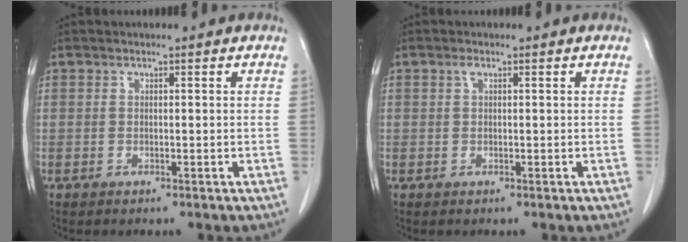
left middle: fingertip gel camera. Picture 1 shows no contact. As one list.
[{"total": 0.8, "force": [0.4, 0.3, 0.6], "torque": [-0.013, 0.003, 0.006]}]